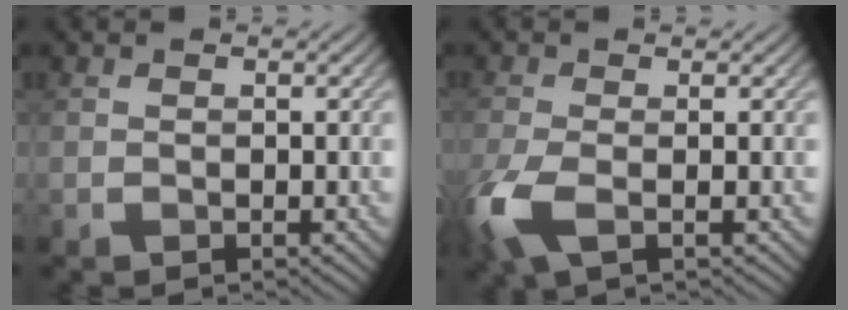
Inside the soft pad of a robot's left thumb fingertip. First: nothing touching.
{"total": 5.6, "force": [-2.0, 2.4, 4.6], "torque": [-0.126, -0.014, -0.045]}